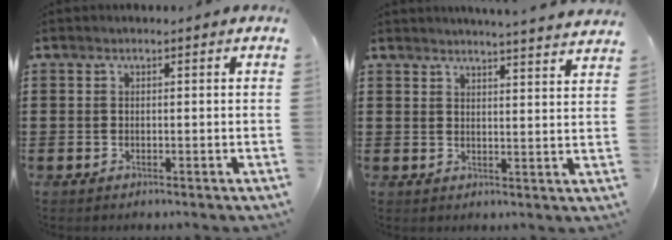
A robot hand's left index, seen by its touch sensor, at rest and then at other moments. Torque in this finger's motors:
{"motor_torque": [0.28, -0.37, 0.24, 0.05]}